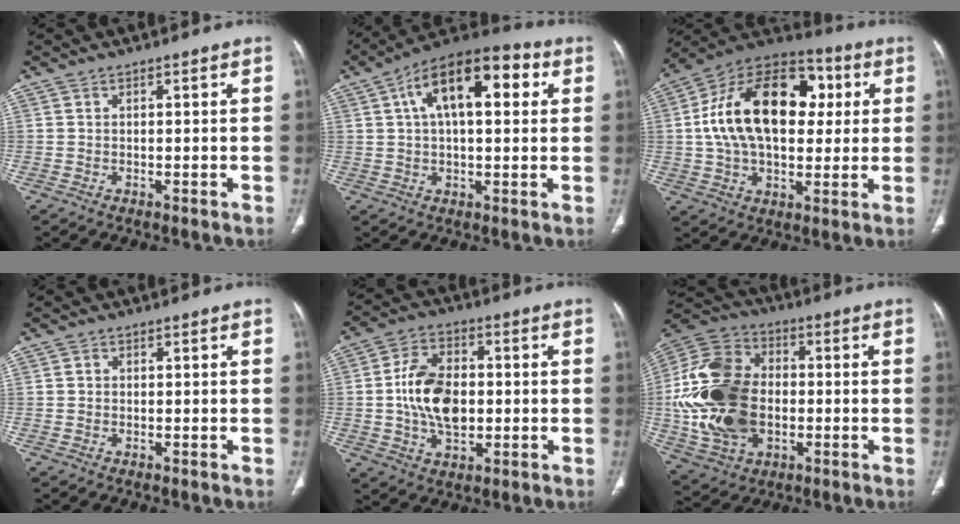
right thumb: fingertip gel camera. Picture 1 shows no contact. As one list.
[{"total": 16.9, "force": [5.0, 8.0, 14.1], "torque": [-0.203, 0.027, 0.071]}, {"total": 24.5, "force": [3.8, 15.4, 18.7], "torque": [-0.302, 0.021, 0.056]}, {"total": 0.8, "force": [0.0, 0.8, 0.3], "torque": [-0.002, 0.003, 0.000]}, {"total": 12.9, "force": [-0.3, 8.2, 10.0], "torque": [-0.164, 0.011, -0.005]}, {"total": 22.7, "force": [-1.6, 15.9, 16.1], "torque": [-0.319, 0.014, -0.022]}]